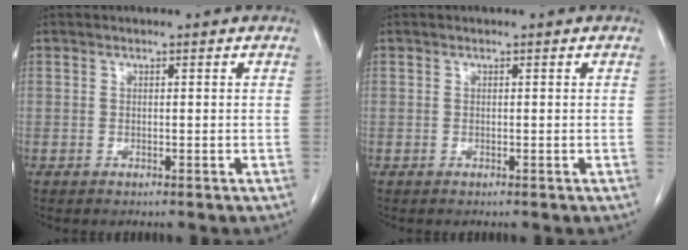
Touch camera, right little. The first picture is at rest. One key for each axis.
{"total": 0.0}